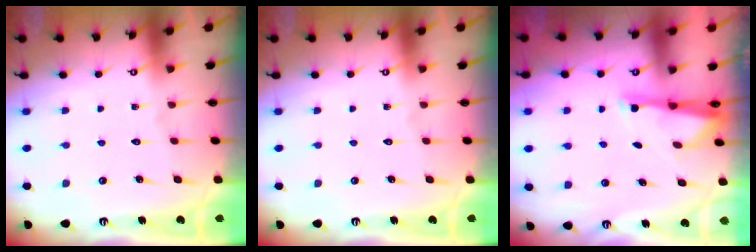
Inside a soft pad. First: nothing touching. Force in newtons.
{"total": 0.0}
{"total": 2.7, "press": 2.7, "slide": 0.5}